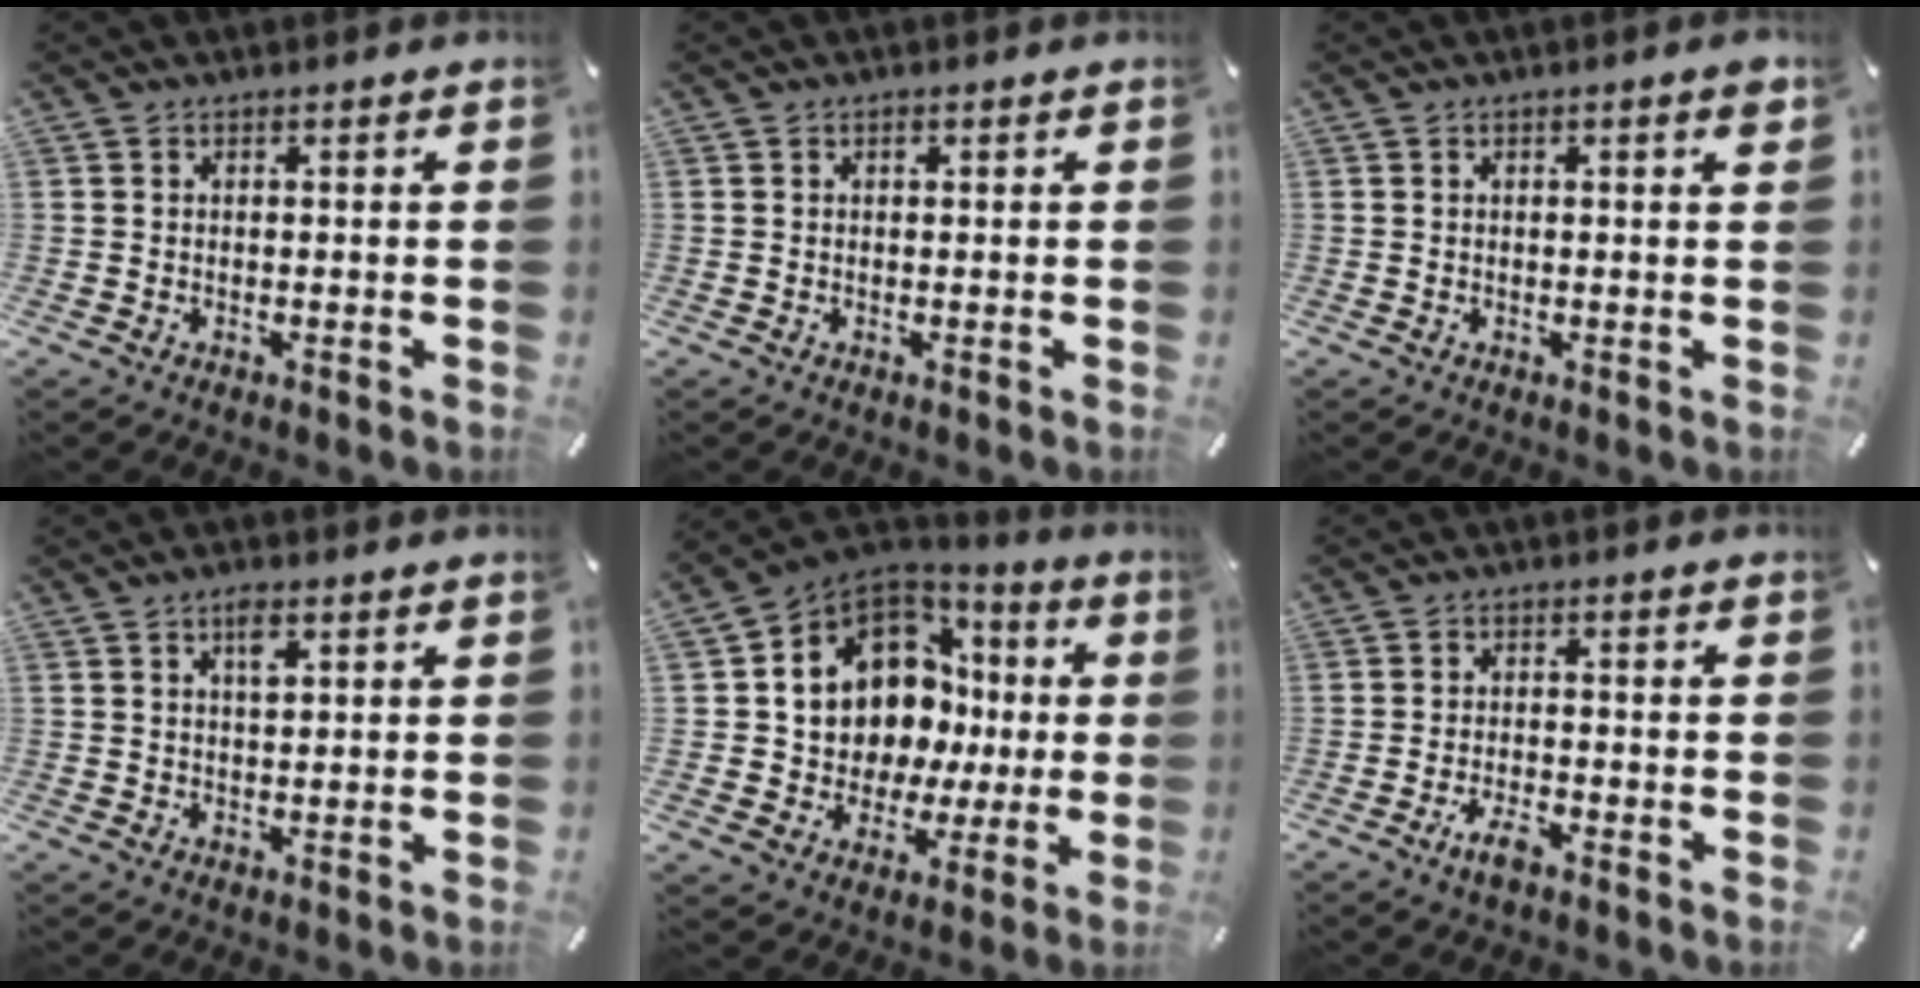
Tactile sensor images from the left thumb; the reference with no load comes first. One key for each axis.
{"total": 0.5, "fx": 0.2, "fy": 0.4, "fz": 0.3, "tx": 0.001, "ty": -0.002, "tz": 0.001}
{"total": 1.8, "fx": 0.5, "fy": 0.3, "fz": 1.7, "tx": -0.025, "ty": -0.002, "tz": 0.005}
{"total": 3.3, "fx": 1.5, "fy": 1.3, "fz": 2.7, "tx": -0.051, "ty": 0.002, "tz": 0.024}
{"total": 11.8, "fx": 4.0, "fy": 10.2, "fz": 4.3, "tx": -0.084, "ty": -0.054, "tz": 0.088}
{"total": 4.0, "fx": -2.7, "fy": 1.1, "fz": 2.7, "tx": -0.063, "ty": 0.007, "tz": -0.056}